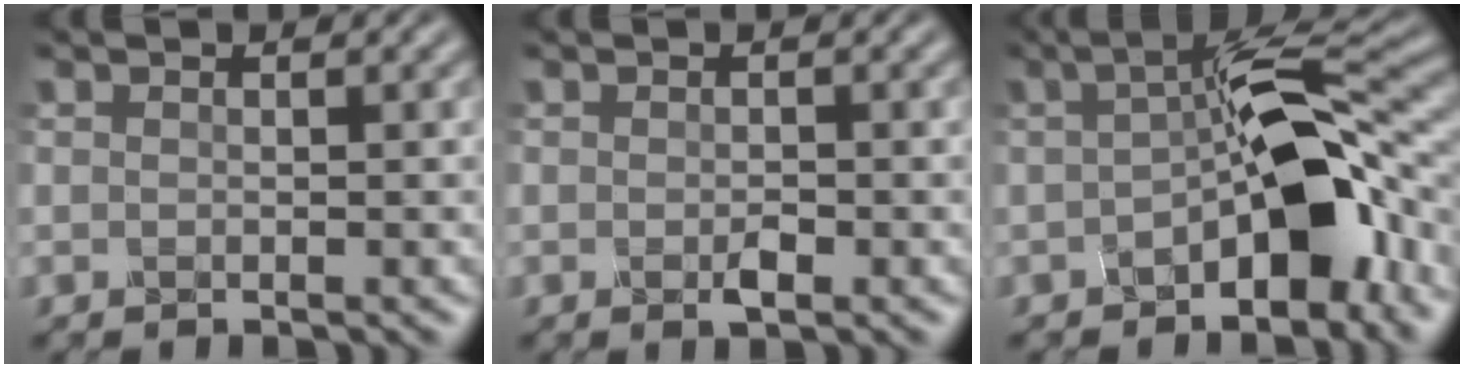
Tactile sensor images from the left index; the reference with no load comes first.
{"total": 1.1, "force": [-0.4, 0.5, 0.9], "torque": [-0.019, 0.001, -0.008]}
{"total": 8.7, "force": [-2.8, 3.1, 7.6], "torque": [-0.102, 0.024, -0.054]}